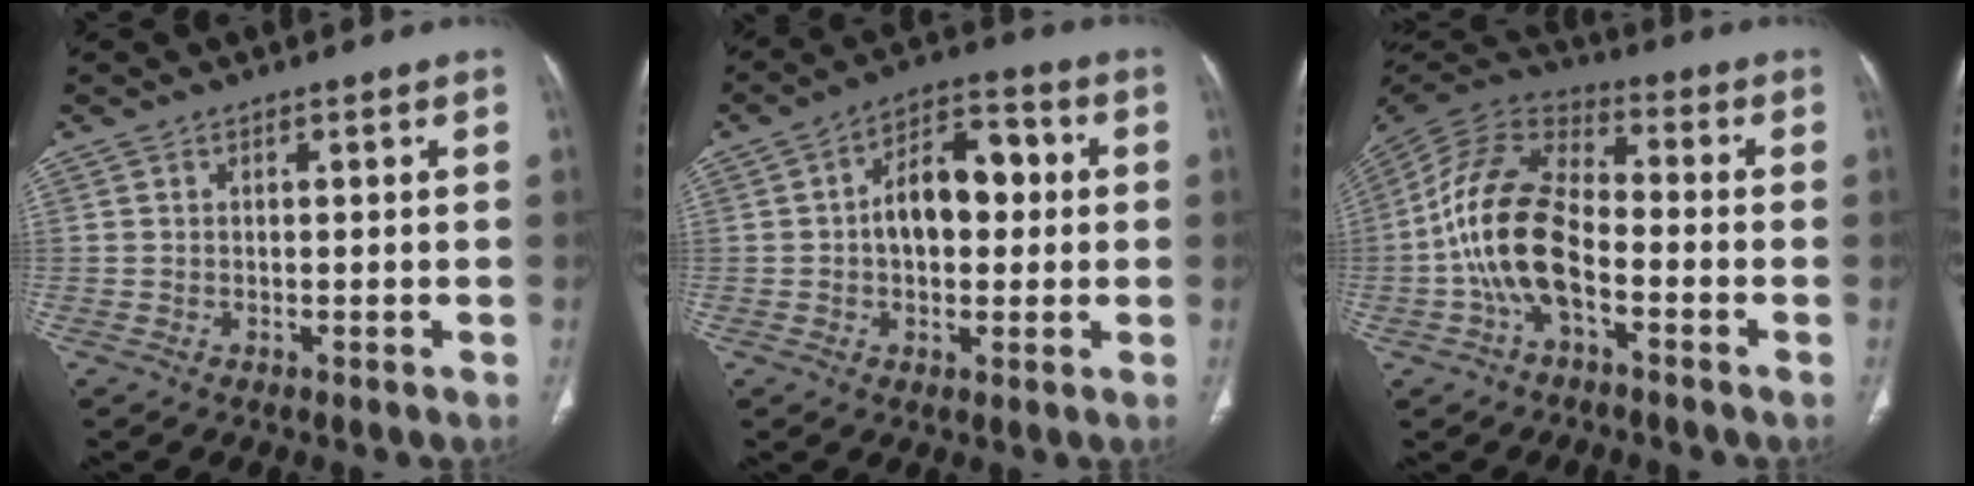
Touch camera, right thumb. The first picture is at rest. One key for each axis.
{"total": 11.6, "fx": 0.7, "fy": 7.2, "fz": 9.0, "tx": -0.115, "ty": 0.028, "tz": 0.006}
{"total": 15.7, "fx": -4.0, "fy": 8.5, "fz": 12.6, "tx": -0.253, "ty": 0.040, "tz": -0.081}